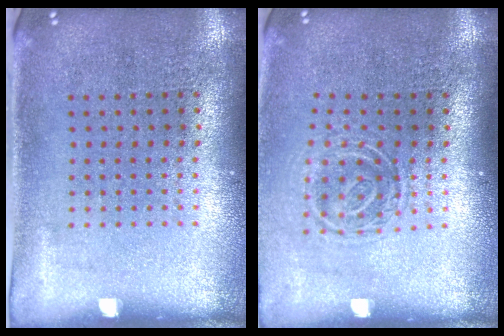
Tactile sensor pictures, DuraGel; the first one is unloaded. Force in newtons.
{"total": 1.7, "press": 1.2, "slide": 1.1}